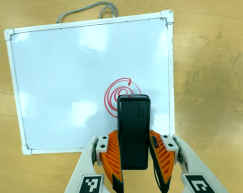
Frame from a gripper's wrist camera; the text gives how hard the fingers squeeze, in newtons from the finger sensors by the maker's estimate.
{"total": 3.2, "left": 1.8, "right": 4.7}